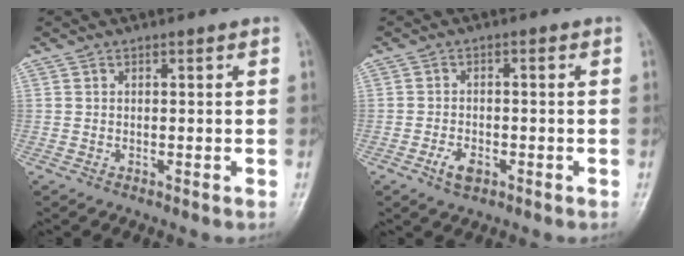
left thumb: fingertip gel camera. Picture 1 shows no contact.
{"total": 3.6, "force": [-1.8, 2.0, 2.3], "torque": [-0.041, 0.008, -0.032]}